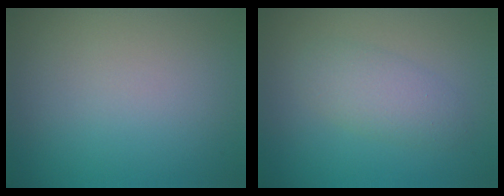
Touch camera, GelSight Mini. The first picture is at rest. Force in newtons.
{"total": 2.8, "press": 2.8, "slide": 0.1}